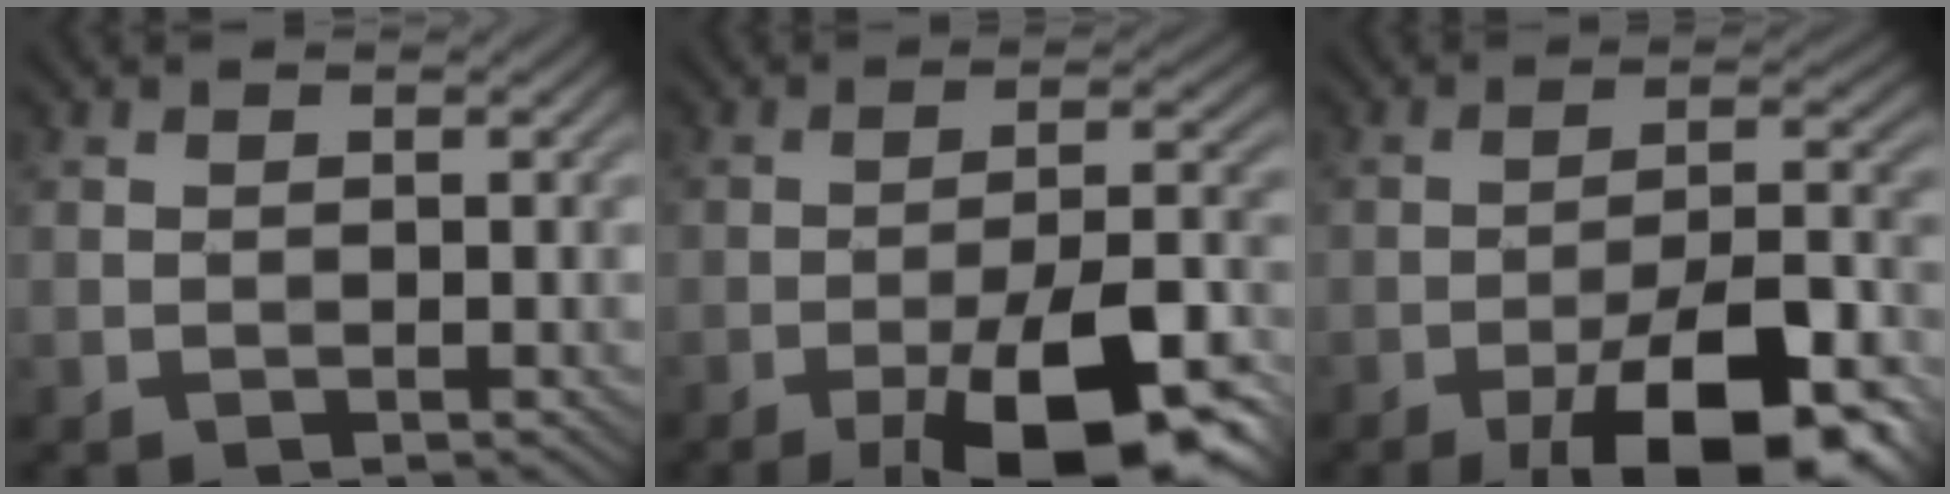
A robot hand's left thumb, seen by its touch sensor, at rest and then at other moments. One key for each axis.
{"total": 14.8, "fx": -8.2, "fy": 4.3, "fz": 11.6, "tx": -0.175, "ty": 0.002, "tz": -0.132}
{"total": 15.0, "fx": -8.5, "fy": 4.7, "fz": 11.4, "tx": -0.167, "ty": 0.004, "tz": -0.139}